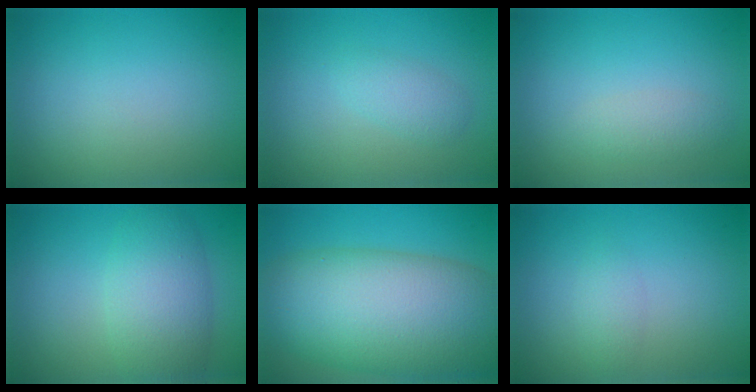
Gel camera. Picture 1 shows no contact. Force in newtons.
{"total": 1.8, "press": 1.8, "slide": 0.2}
{"total": 1.5, "press": 1.5, "slide": 0.1}
{"total": 5.5, "press": 5.5, "slide": 0.2}
{"total": 14.3, "press": 14.2, "slide": 0.7}
{"total": 1.2, "press": 1.2, "slide": 0.0}